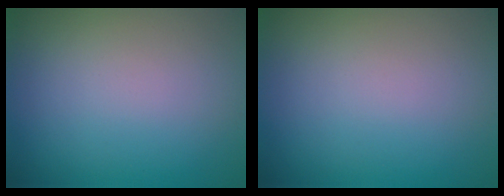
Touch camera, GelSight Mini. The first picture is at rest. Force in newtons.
{"total": 0.0}